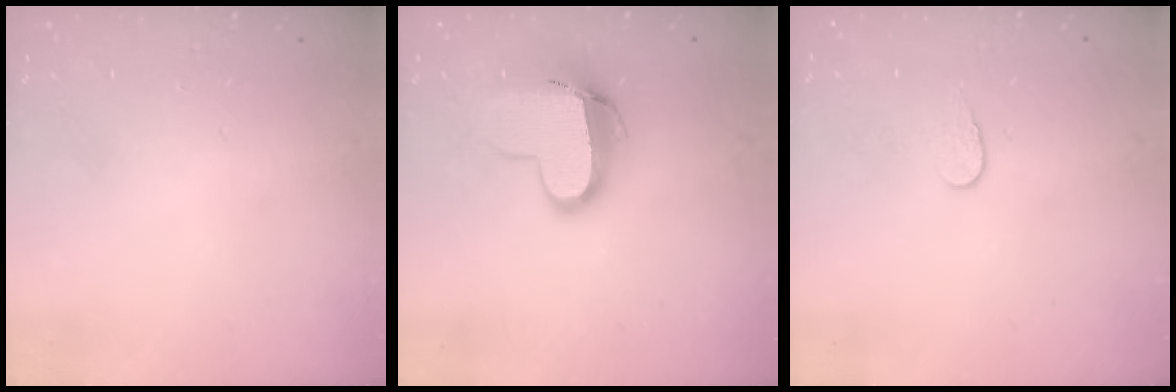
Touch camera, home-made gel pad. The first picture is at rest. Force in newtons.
{"total": 11.4, "press": 11.4, "slide": 1.1}
{"total": 5.3, "press": 5.3, "slide": 0.5}